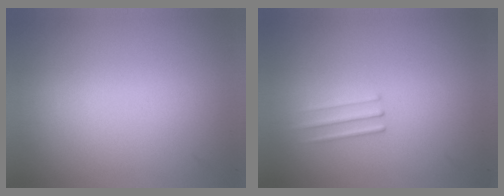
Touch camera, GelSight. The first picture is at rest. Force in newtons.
{"total": 1.1}